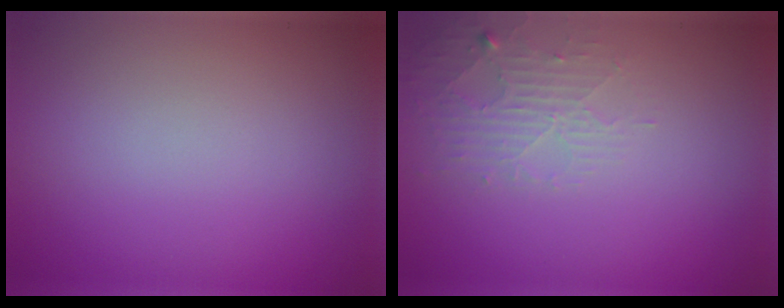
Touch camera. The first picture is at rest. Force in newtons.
{"total": 2.2, "press": 2.2, "slide": 0.5}